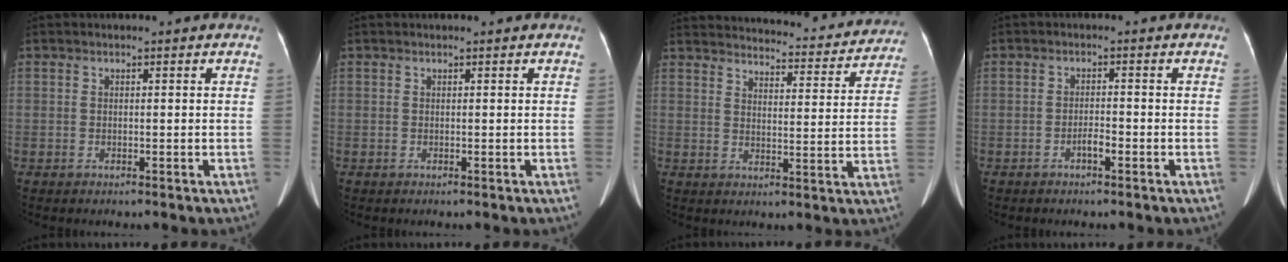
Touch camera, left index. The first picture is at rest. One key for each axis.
{"total": 0.9, "fx": 0.8, "fy": 0.0, "fz": 0.5, "tx": -0.009, "ty": 0.002, "tz": 0.010}
{"total": 25.0, "fx": 23.6, "fy": 5.0, "fz": 6.7, "tx": -0.093, "ty": -0.042, "tz": 0.281}
{"total": 1.7, "fx": -1.4, "fy": 0.0, "fz": 1.0, "tx": -0.013, "ty": -0.005, "tz": -0.021}